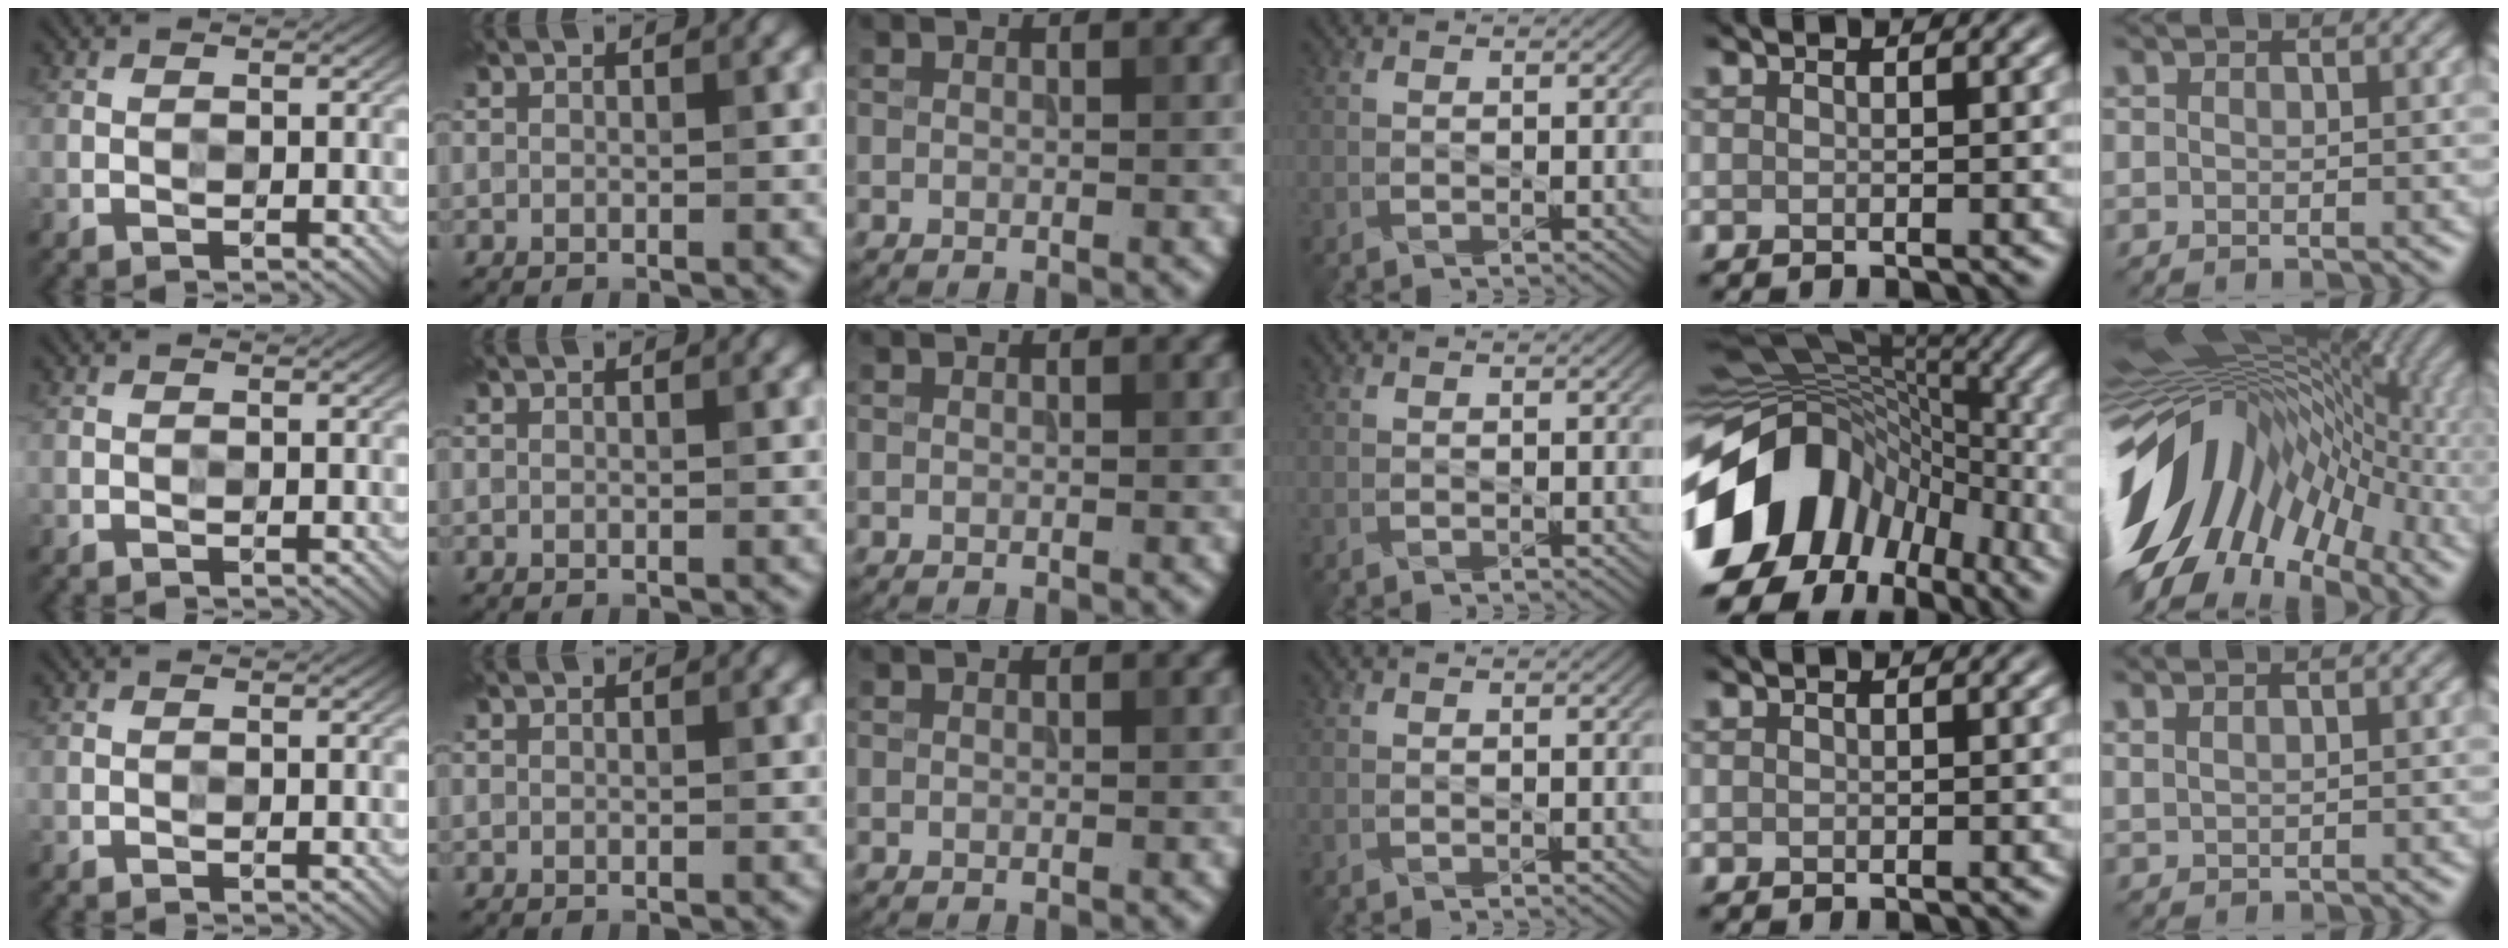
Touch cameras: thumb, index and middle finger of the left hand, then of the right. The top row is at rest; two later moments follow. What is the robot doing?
{"motion": "press", "object": "sticky note"}